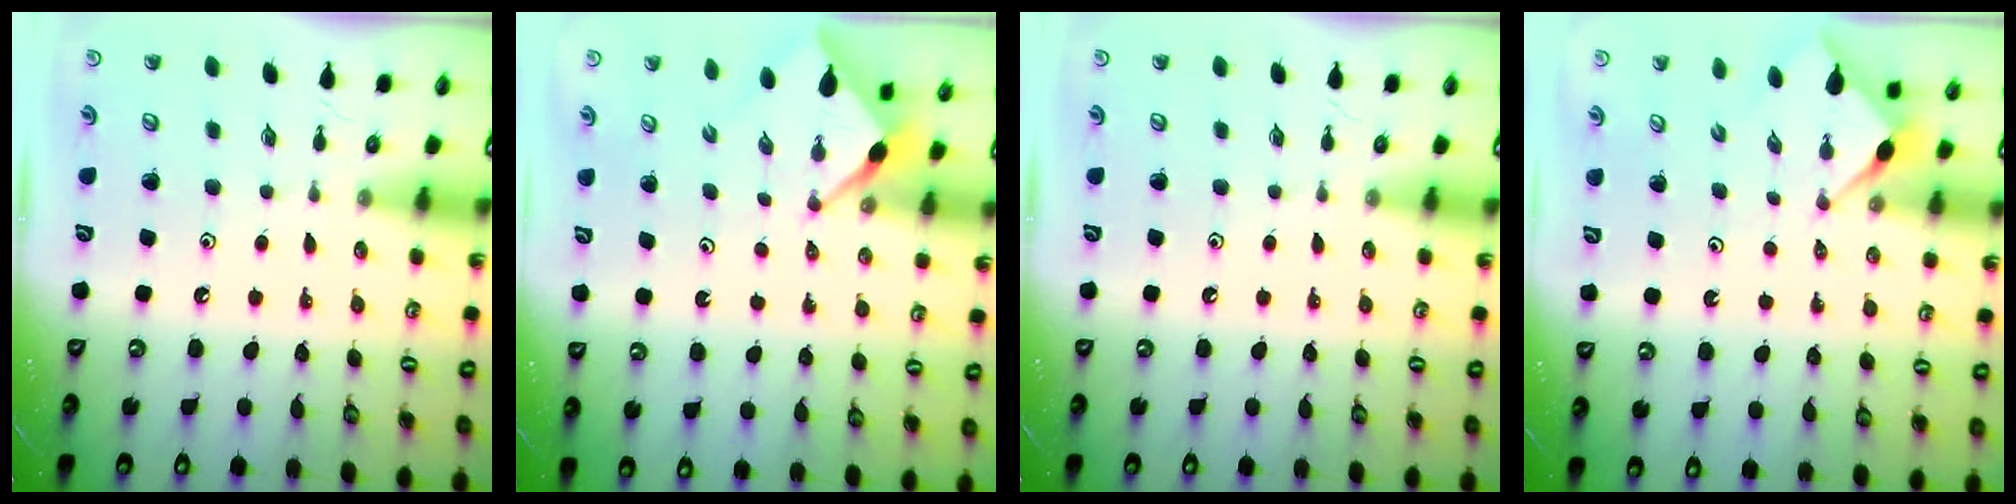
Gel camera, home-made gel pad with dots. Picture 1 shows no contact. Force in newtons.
{"total": 2.6, "press": 2.5, "slide": 0.3}
{"total": 0.0}
{"total": 2.9, "press": 2.9, "slide": 0.3}